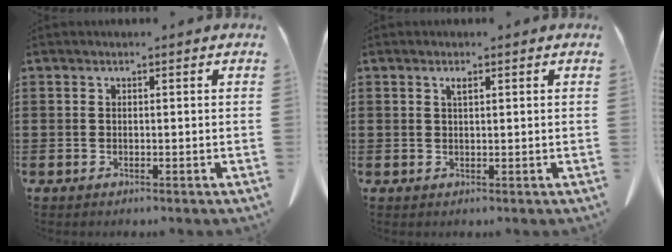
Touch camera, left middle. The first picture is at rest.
{"total": 1.1, "force": [0.6, 0.2, 0.9], "torque": [-0.020, 0.001, 0.010]}